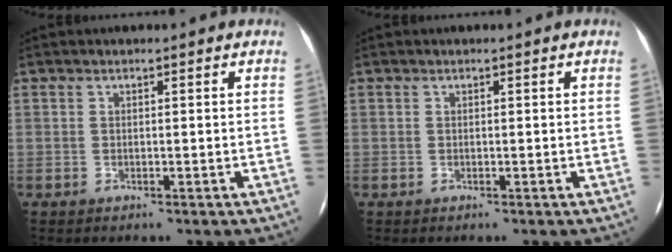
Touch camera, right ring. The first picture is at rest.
{"total": 0.0}